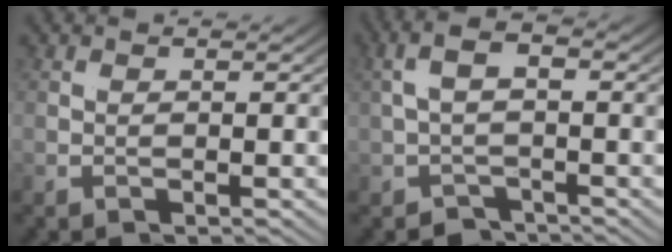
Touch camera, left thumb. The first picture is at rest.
{"total": 2.8, "force": [-0.3, 1.8, 2.1], "torque": [-0.036, 0.000, -0.009]}